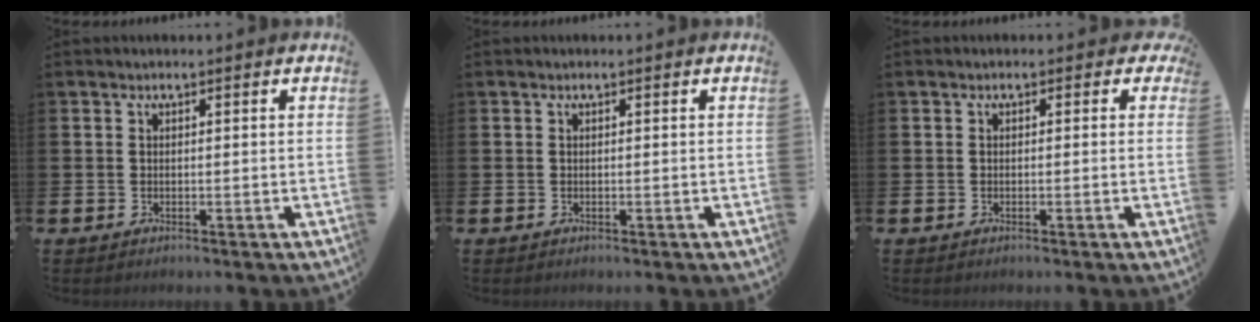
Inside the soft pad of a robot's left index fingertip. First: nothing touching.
{"total": 0.0}
{"total": 1.0, "force": [-0.4, 0.8, 0.4], "torque": [-0.007, 0.009, -0.012]}